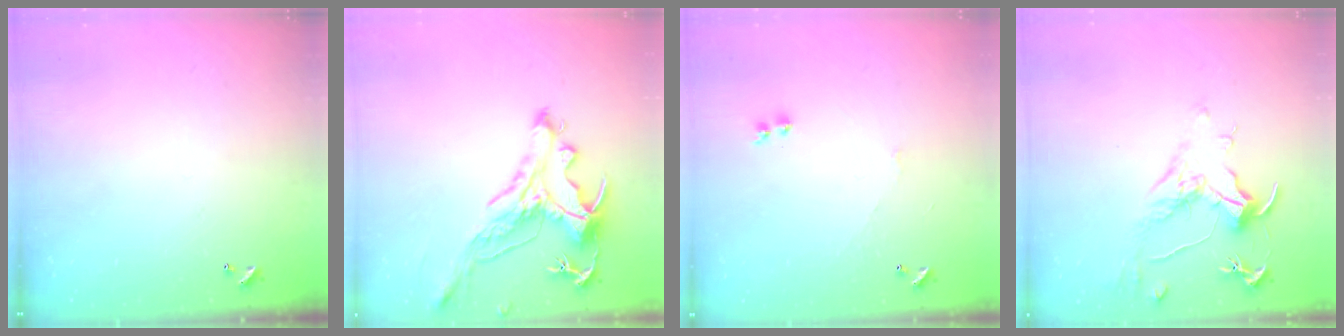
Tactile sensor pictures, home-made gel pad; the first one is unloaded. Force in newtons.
{"total": 2.5, "press": 2.2, "slide": 1.2}
{"total": 3.4, "press": 3.4, "slide": 0.4}
{"total": 1.7, "press": 1.5, "slide": 0.7}